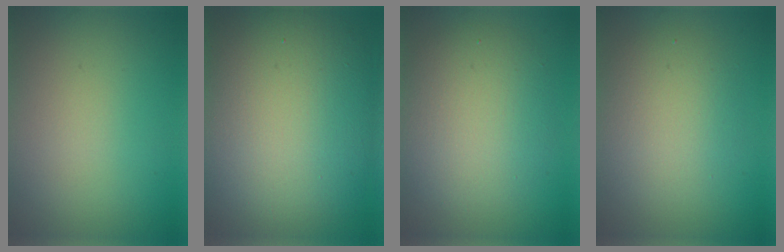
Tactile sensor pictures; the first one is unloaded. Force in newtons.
{"total": 14.5, "press": 14.5, "slide": 1.0}
{"total": 5.7, "press": 5.7, "slide": 0.4}
{"total": 4.1, "press": 4.1, "slide": 0.2}